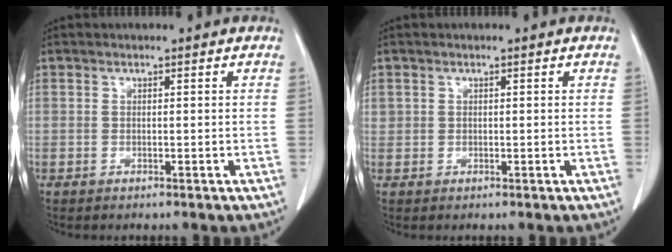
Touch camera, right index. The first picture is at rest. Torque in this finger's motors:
{"motor_torque": [-0.04, 0.02, 0.08, 0.01]}